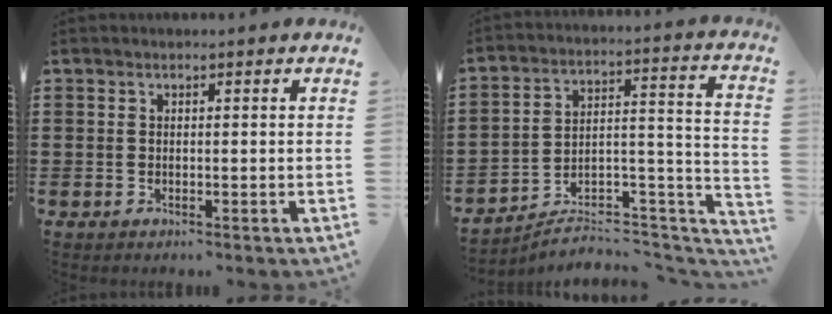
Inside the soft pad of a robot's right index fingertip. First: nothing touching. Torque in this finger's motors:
{"motor_torque": [-0.74, 0.37, -1.05, -0.21]}